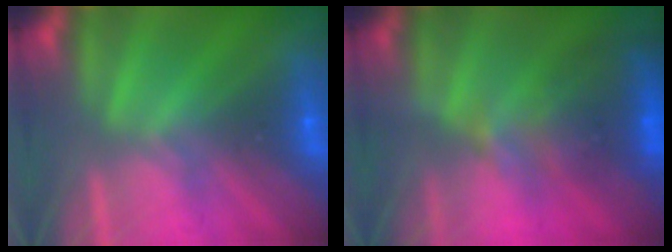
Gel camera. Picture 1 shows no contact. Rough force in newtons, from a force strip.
{"total": 3.8}